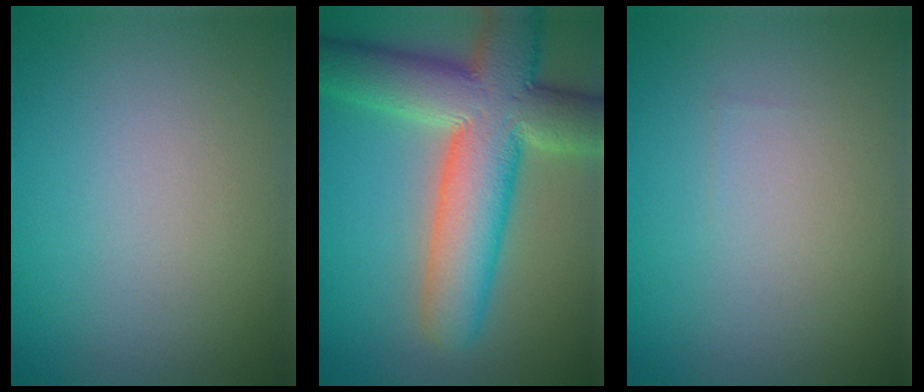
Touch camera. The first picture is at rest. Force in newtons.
{"total": 11.8, "press": 11.8, "slide": 0.6}
{"total": 0.0}